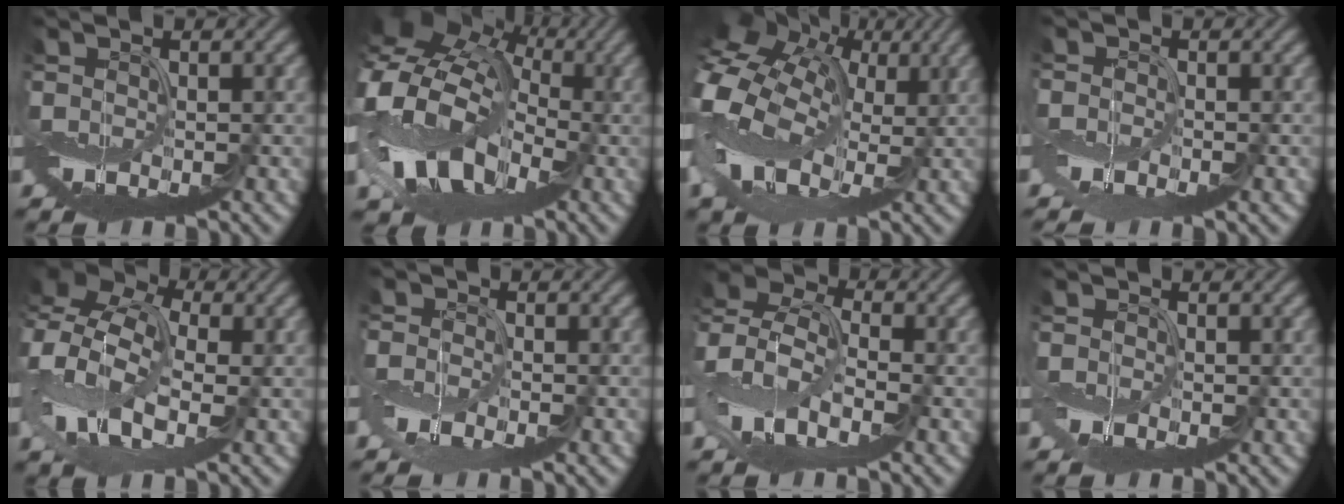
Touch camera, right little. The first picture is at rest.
{"total": 15.6, "force": [-1.2, 11.8, 10.2], "torque": [-0.217, -0.008, -0.022]}
{"total": 14.3, "force": [2.3, 10.4, 9.5], "torque": [-0.229, 0.001, 0.050]}
{"total": 1.9, "force": [-1.4, 0.9, 1.0], "torque": [-0.021, -0.006, -0.028]}
{"total": 10.8, "force": [-1.0, 6.9, 8.2], "torque": [-0.191, 0.003, -0.035]}
{"total": 2.4, "force": [-1.6, 1.2, 1.4], "torque": [-0.031, -0.003, -0.039]}
{"total": 8.8, "force": [-0.8, 5.3, 7.0], "torque": [-0.153, 0.015, -0.041]}
{"total": 0.9, "force": [-0.5, 0.5, 0.5], "torque": [-0.011, -0.003, -0.012]}